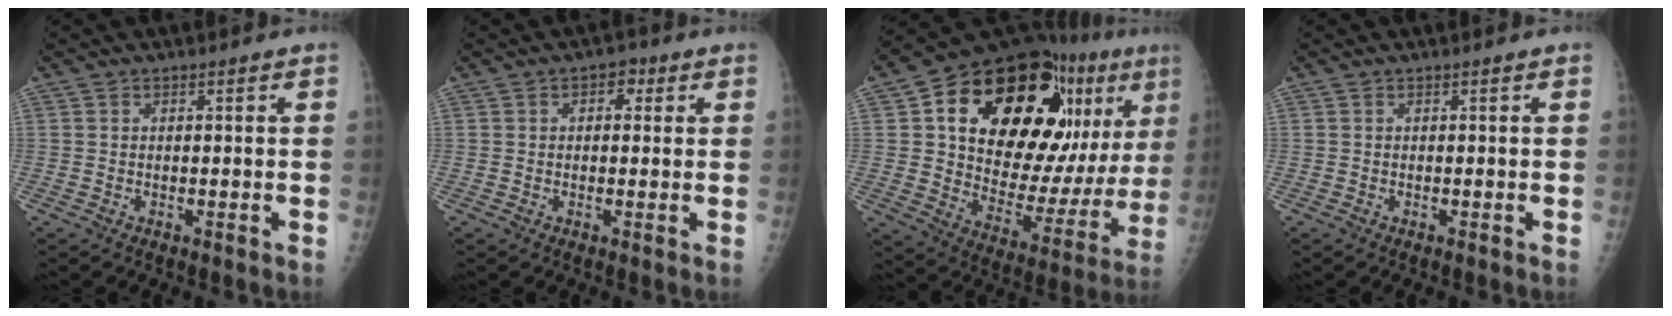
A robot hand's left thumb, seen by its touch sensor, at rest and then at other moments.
{"total": 3.5, "force": [1.2, 2.4, 2.2], "torque": [-0.008, 0.003, 0.010]}
{"total": 32.8, "force": [12.2, 15.8, 26.0], "torque": [-0.337, -0.009, 0.194]}
{"total": 0.0}